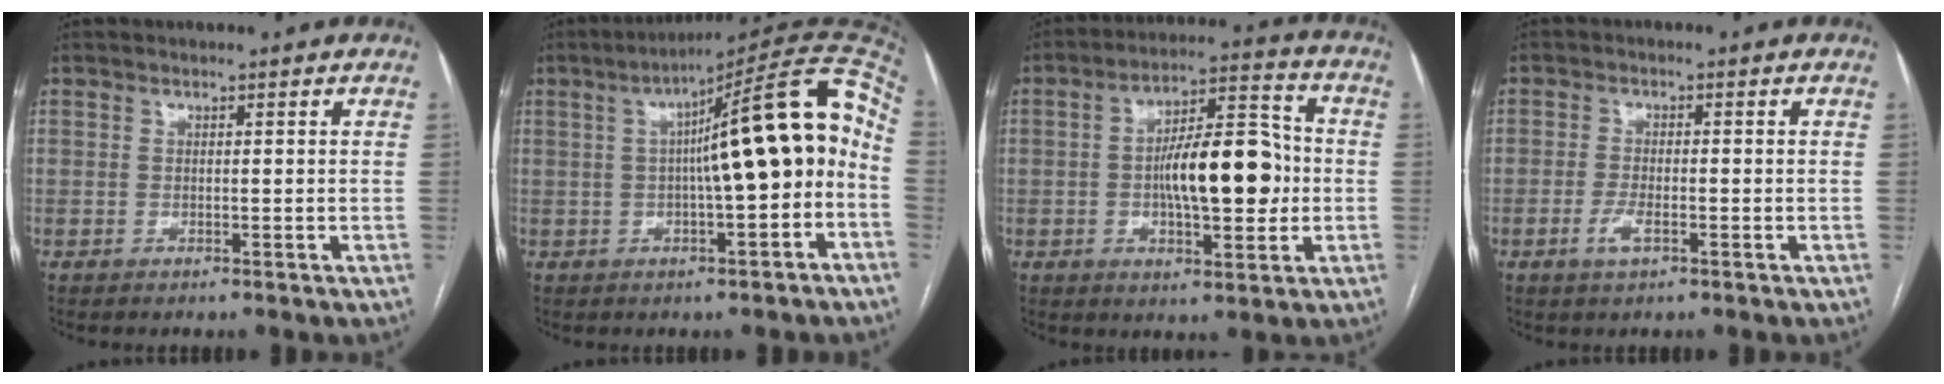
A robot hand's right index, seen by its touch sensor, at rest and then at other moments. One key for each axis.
{"total": 15.7, "fx": 0.0, "fy": 1.6, "fz": 15.6, "tx": -0.227, "ty": 0.046, "tz": -0.002}
{"total": 13.7, "fx": -0.9, "fy": 4.5, "fz": 12.9, "tx": -0.212, "ty": 0.023, "tz": -0.012}
{"total": 2.9, "fx": -1.3, "fy": 0.9, "fz": 2.4, "tx": -0.053, "ty": -0.002, "tz": -0.023}